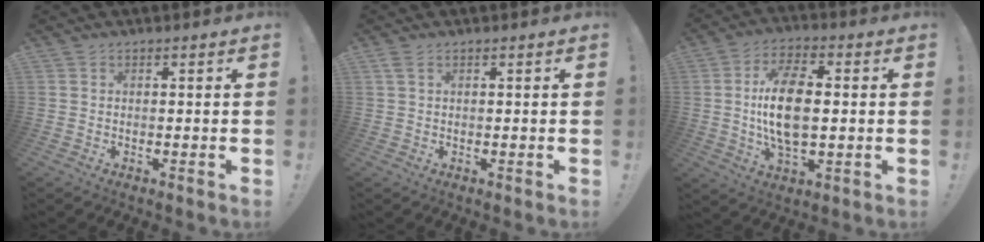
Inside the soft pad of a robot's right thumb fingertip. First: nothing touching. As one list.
[{"total": 1.4, "force": [0.7, 0.4, 1.2], "torque": [-0.018, 0.000, 0.010]}, {"total": 14.5, "force": [0.5, 7.6, 12.3], "torque": [-0.224, -0.003, 0.003]}]